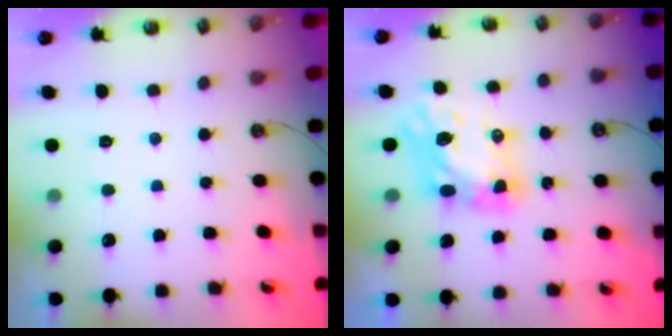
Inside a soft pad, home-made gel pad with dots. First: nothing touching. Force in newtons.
{"total": 7.4, "press": 7.4, "slide": 0.6}